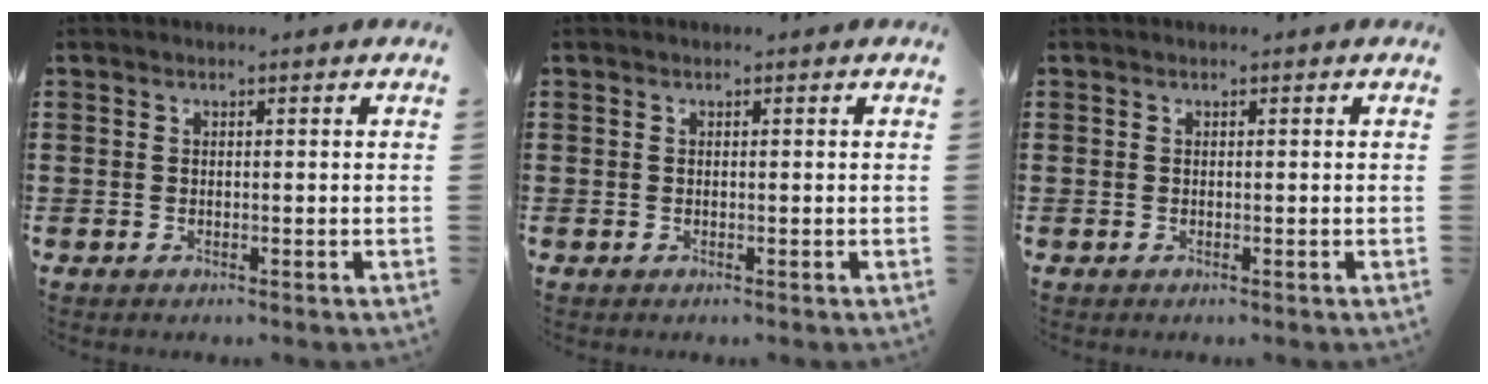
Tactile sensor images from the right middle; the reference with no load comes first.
{"total": 0.0}
{"total": 0.0}